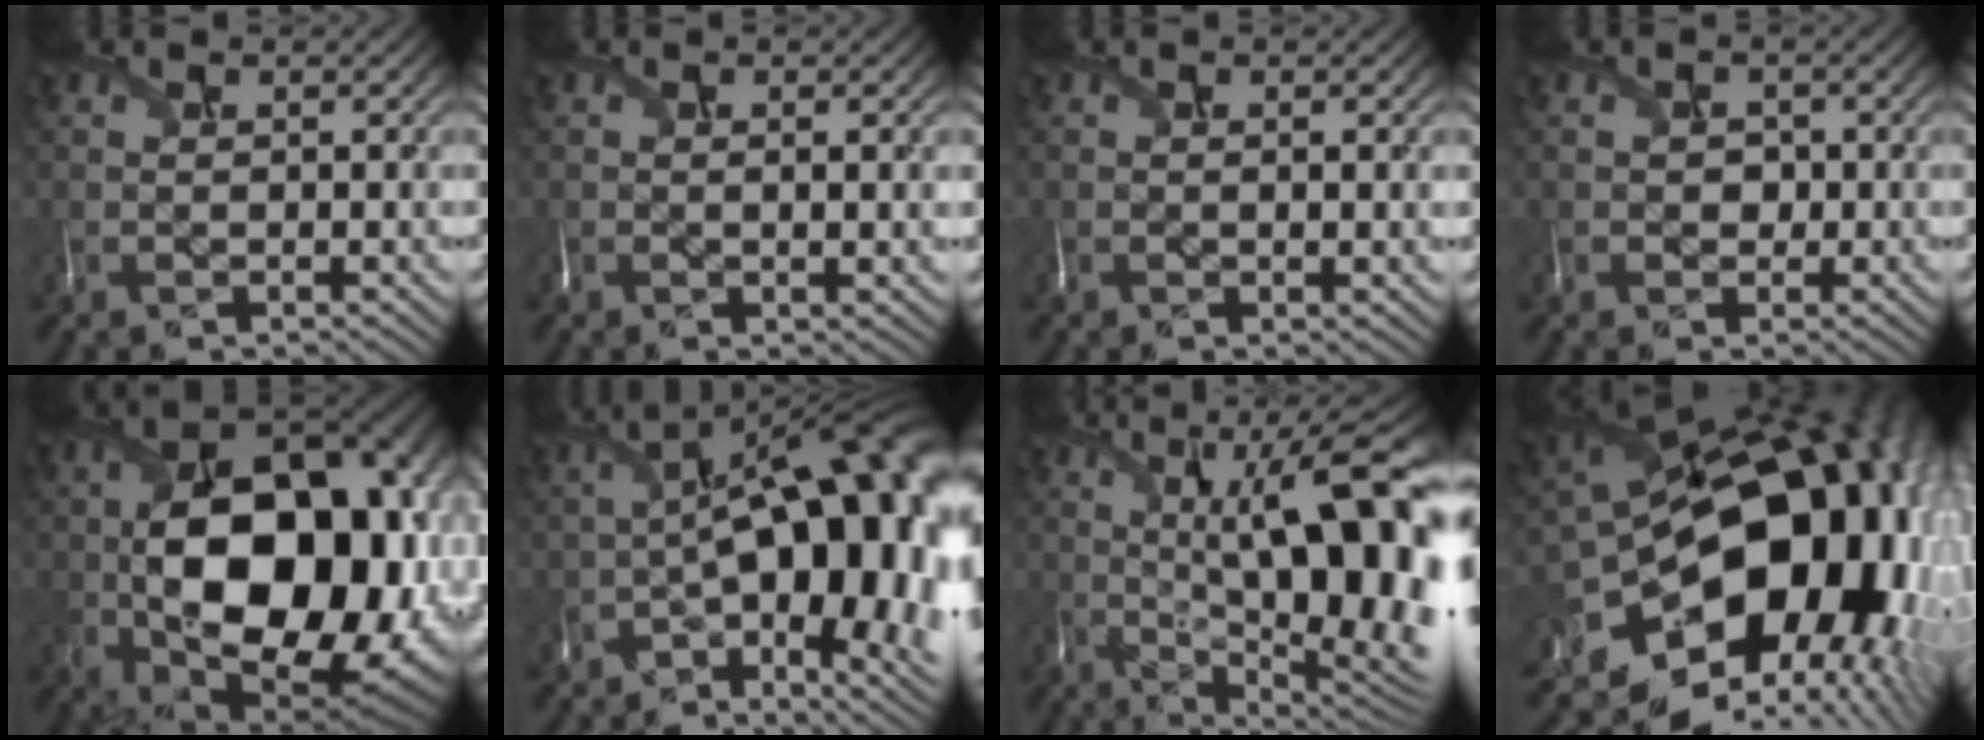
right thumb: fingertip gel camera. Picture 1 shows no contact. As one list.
[{"total": 2.7, "force": [0.0, 0.8, 2.6], "torque": [-0.038, 0.008, 0.008]}, {"total": 2.1, "force": [0.0, 0.6, 2.0], "torque": [-0.030, 0.008, 0.006]}, {"total": 1.0, "force": [-0.5, 0.9, -0.2], "torque": [-0.022, -0.003, 0.007]}, {"total": 19.1, "force": [-1.7, 12.4, 14.5], "torque": [-0.265, -0.035, 0.009]}, {"total": 19.6, "force": [-1.8, 8.9, 17.4], "torque": [-0.245, 0.001, -0.005]}, {"total": 18.1, "force": [2.0, 7.2, 16.5], "torque": [-0.237, 0.027, 0.044]}, {"total": 19.2, "force": [-4.2, 12.7, 13.8], "torque": [-0.249, -0.049, -0.049]}]